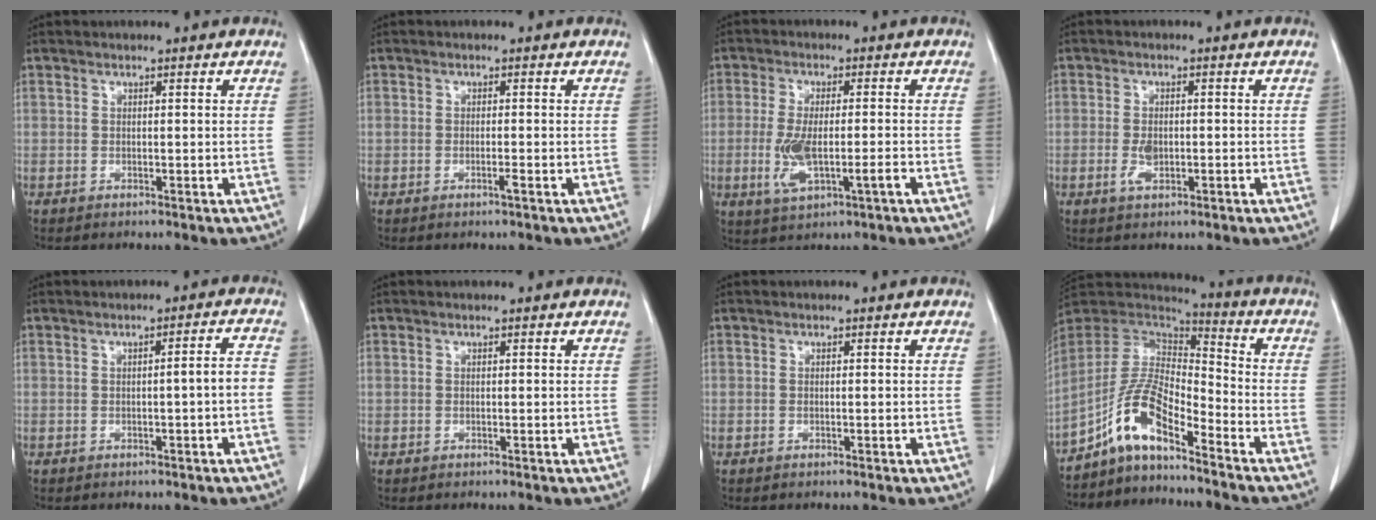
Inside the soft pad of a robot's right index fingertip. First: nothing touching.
{"total": 1.1, "force": [-0.5, 0.1, 1.0], "torque": [-0.018, 0.001, -0.007]}
{"total": 7.3, "force": [-2.0, 1.9, 6.8], "torque": [-0.140, -0.003, -0.028]}
{"total": 2.7, "force": [-0.6, 1.3, 2.3], "torque": [-0.046, 0.002, -0.007]}
{"total": 2.8, "force": [-0.9, 0.1, 2.7], "torque": [-0.034, 0.007, -0.014]}
{"total": 0.0}
{"total": 0.0}
{"total": 10.3, "force": [-7.1, 2.3, 7.2], "torque": [-0.158, 0.019, -0.135]}